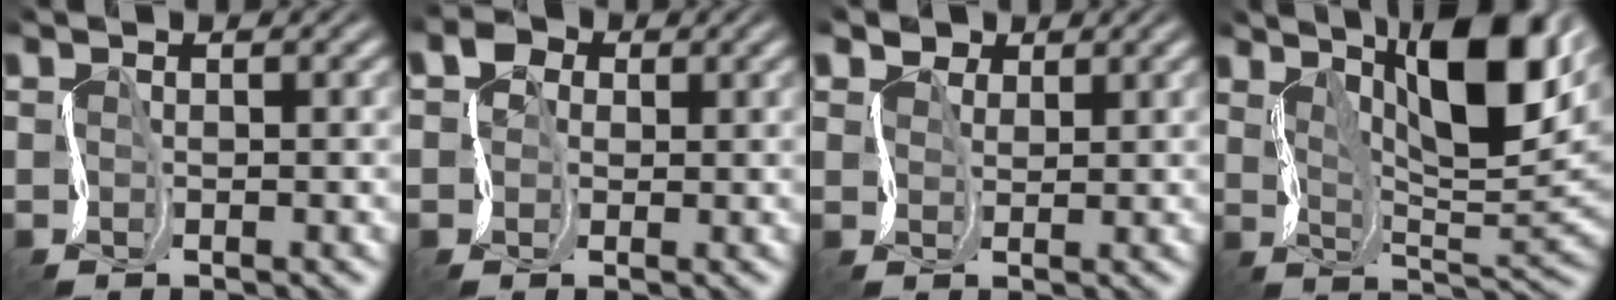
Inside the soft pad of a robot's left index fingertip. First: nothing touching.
{"total": 2.2, "force": [0.5, 2.1, -0.2], "torque": [0.008, 0.011, -0.003]}
{"total": 2.5, "force": [1.8, 1.6, -0.5], "torque": [0.005, 0.009, 0.027]}
{"total": 10.8, "force": [5.8, 3.2, 8.5], "torque": [-0.134, 0.012, 0.095]}